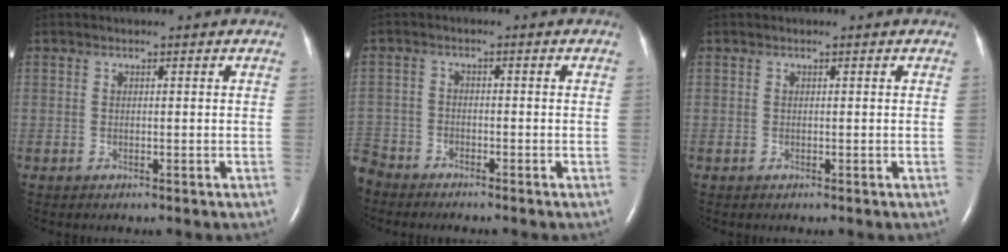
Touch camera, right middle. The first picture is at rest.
{"total": 4.6, "force": [-4.3, 1.6, 0.0], "torque": [0.006, -0.006, -0.089]}
{"total": 0.0}